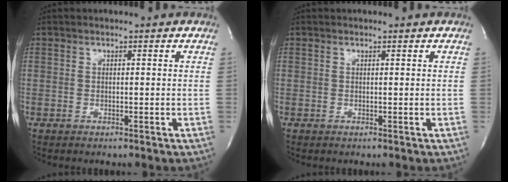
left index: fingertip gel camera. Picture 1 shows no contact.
{"total": 0.0}